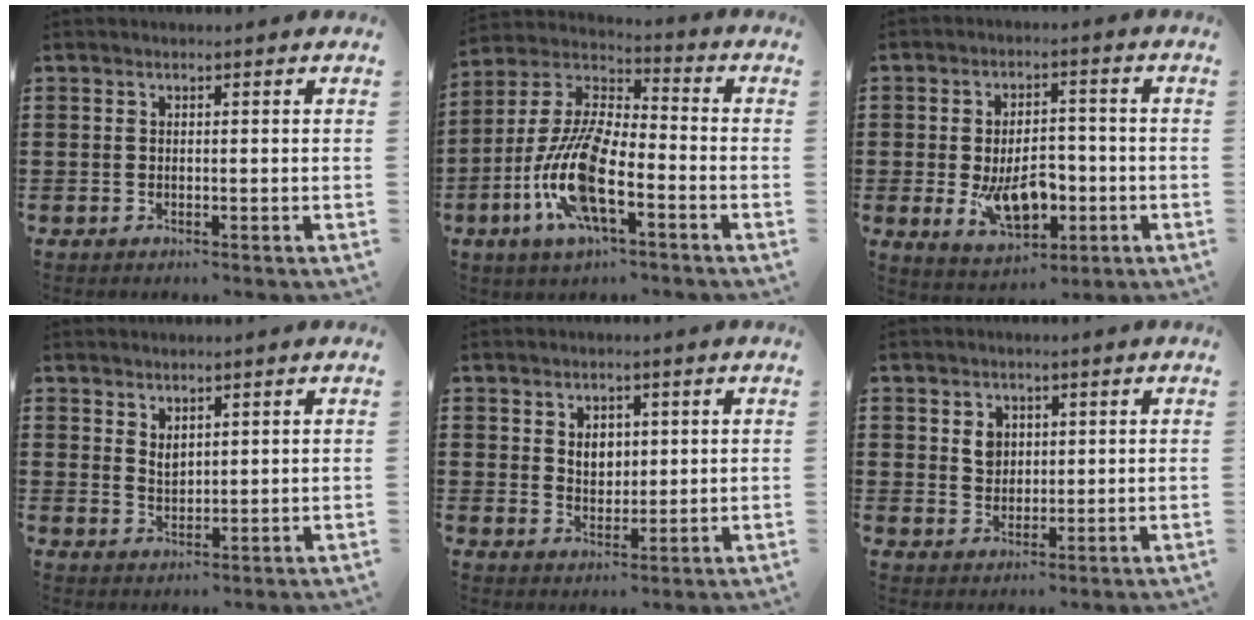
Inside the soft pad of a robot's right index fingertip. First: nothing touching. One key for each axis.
{"total": 13.4, "fx": -5.6, "fy": 4.4, "fz": 11.3, "tx": -0.269, "ty": -0.021, "tz": -0.113}
{"total": 9.0, "fx": -2.4, "fy": 4.9, "fz": 7.1, "tx": -0.114, "ty": -0.004, "tz": -0.042}
{"total": 2.1, "fx": 1.7, "fy": 0.9, "fz": 0.7, "tx": -0.017, "ty": 0.001, "tz": 0.033}
{"total": 3.2, "fx": 1.3, "fy": 2.5, "fz": 1.7, "tx": -0.033, "ty": 0.006, "tz": 0.020}
{"total": 3.0, "fx": 1.2, "fy": 2.3, "fz": 1.4, "tx": -0.027, "ty": 0.005, "tz": 0.020}